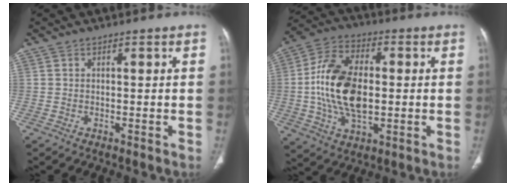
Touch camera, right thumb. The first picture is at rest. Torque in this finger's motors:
{"motor_torque": [2.62, 2.36, 1.91, -0.86, 0.23]}